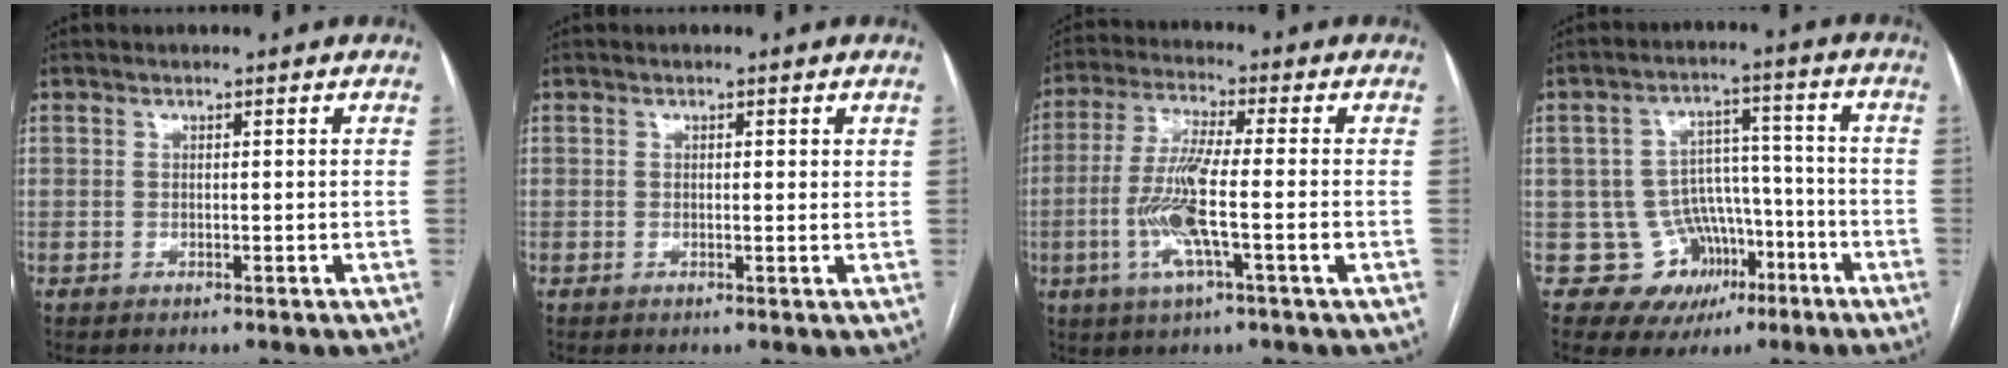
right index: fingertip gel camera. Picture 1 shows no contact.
{"total": 1.0, "force": [0.5, 0.4, 0.7], "torque": [-0.012, -0.001, 0.004]}
{"total": 10.3, "force": [-2.4, 0.4, 10.0], "torque": [-0.206, -0.006, -0.052]}
{"total": 9.6, "force": [-3.8, 8.7, 1.5], "torque": [-0.006, 0.049, -0.043]}